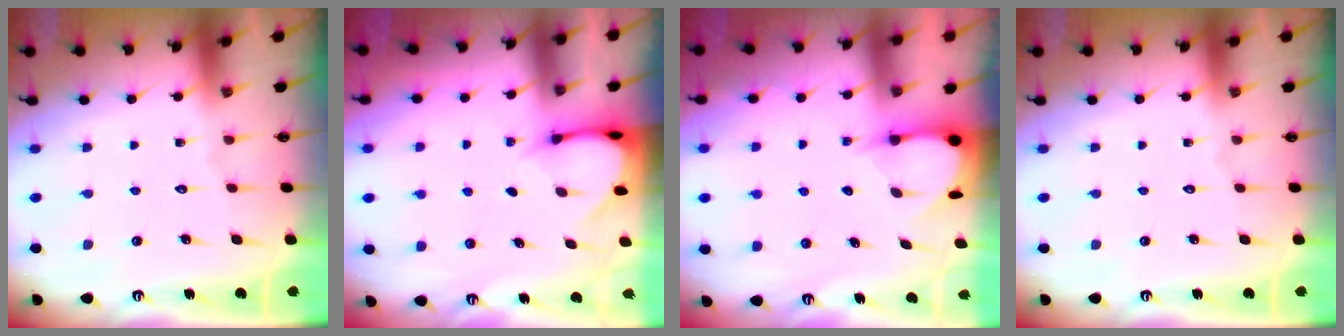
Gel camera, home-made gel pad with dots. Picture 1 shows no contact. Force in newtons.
{"total": 3.1, "press": 3.1, "slide": 0.2}
{"total": 3.6, "press": 3.6, "slide": 0.3}
{"total": 0.0}